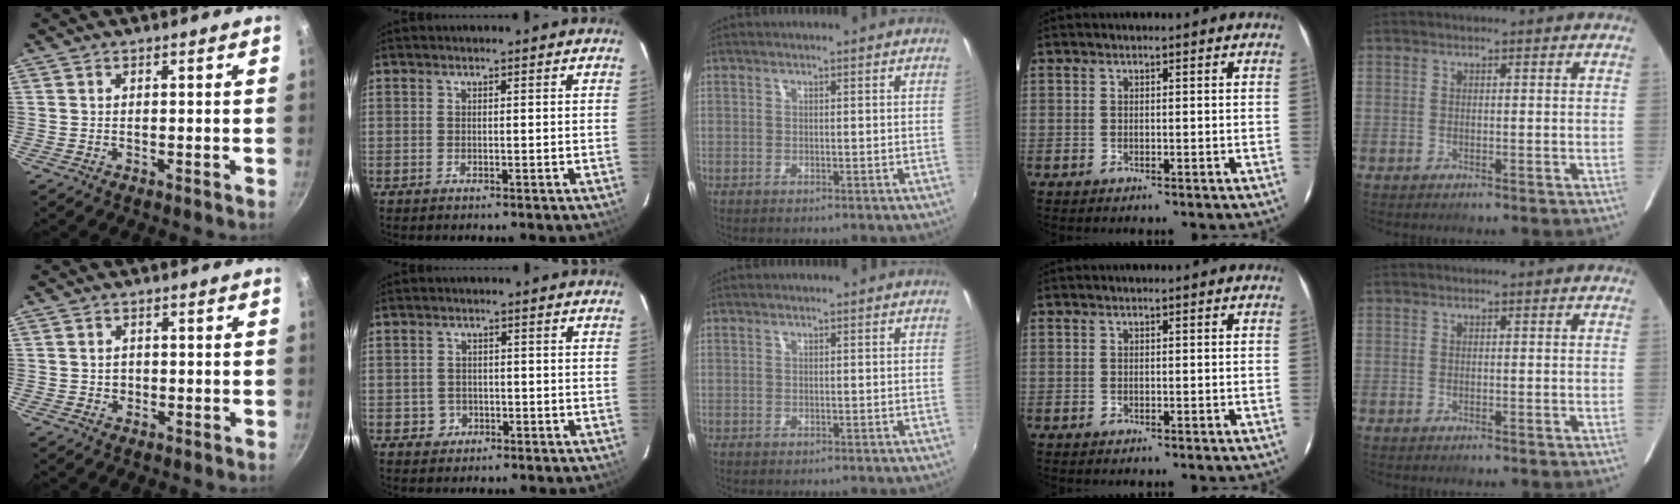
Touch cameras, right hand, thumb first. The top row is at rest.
{"thumb": {"total": 1.8, "force": [-0.1, 1.6, 0.8], "torque": [-0.008, 0.002, -0.003]}, "index": {"total": 2.7, "force": [-1.1, 2.5, 0.2], "torque": [-0.008, 0.006, -0.015]}}